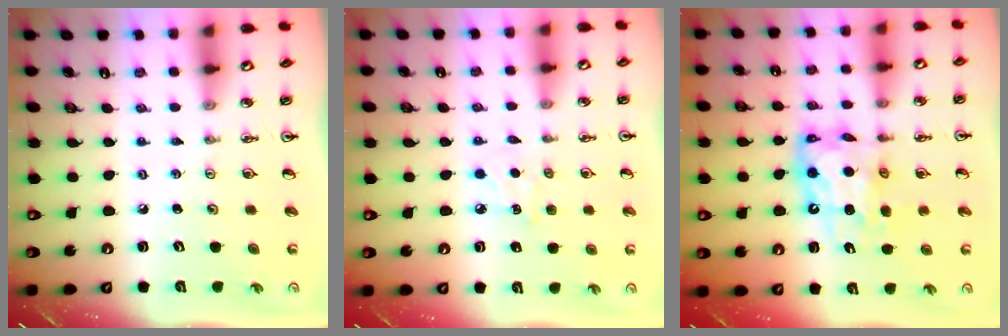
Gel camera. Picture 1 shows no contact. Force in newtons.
{"total": 5.8, "press": 5.8, "slide": 0.6}
{"total": 10.6, "press": 10.6, "slide": 1.0}